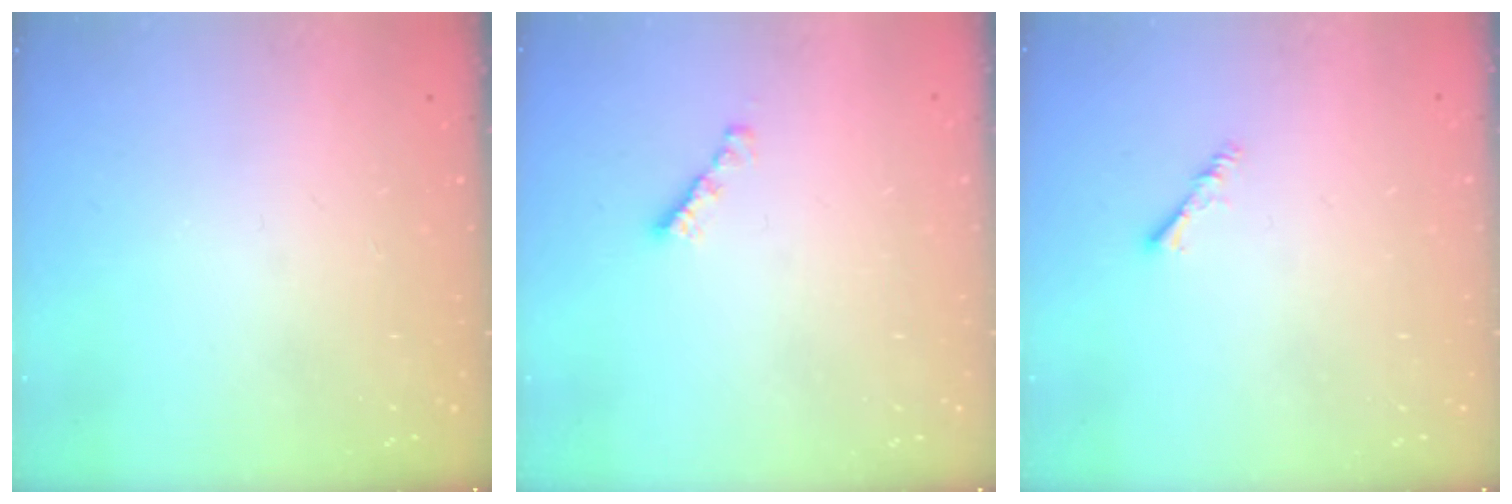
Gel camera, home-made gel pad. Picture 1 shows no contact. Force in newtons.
{"total": 2.3, "press": 2.3, "slide": 0.2}
{"total": 1.9, "press": 1.9, "slide": 0.4}